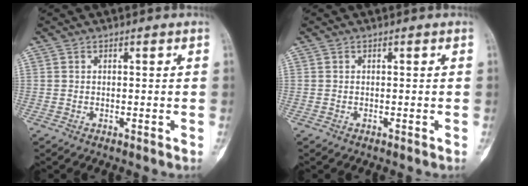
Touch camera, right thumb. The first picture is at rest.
{"total": 0.0}